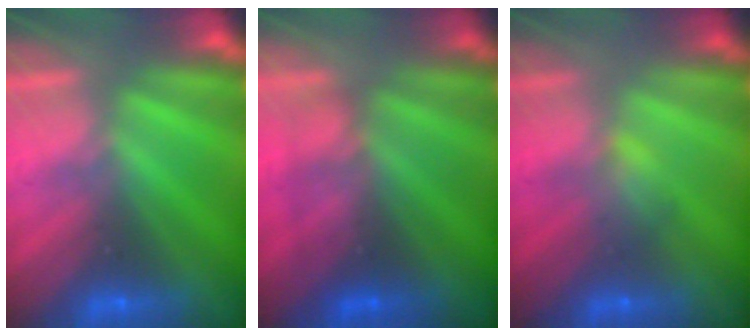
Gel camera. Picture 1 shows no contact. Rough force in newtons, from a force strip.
{"total": 3.2}
{"total": 2.8}